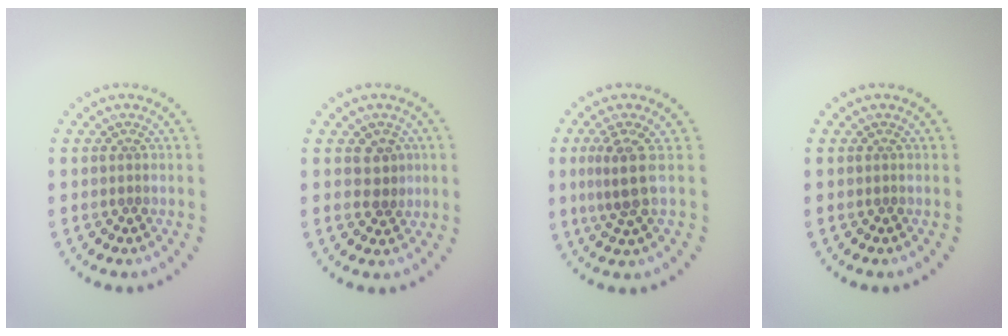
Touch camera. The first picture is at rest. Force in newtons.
{"total": 2.0, "press": 1.9, "slide": 0.6}
{"total": 2.8, "press": 2.1, "slide": 1.8}
{"total": 0.0}